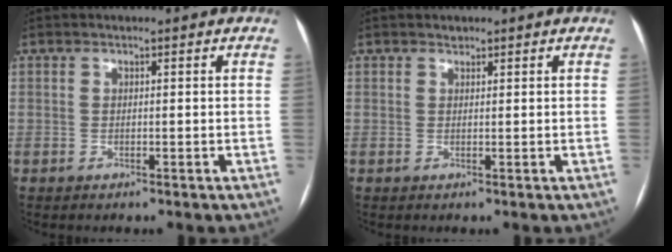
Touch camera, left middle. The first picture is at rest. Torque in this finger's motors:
{"motor_torque": [-0.01, -0.01, -0.02, -0.01]}